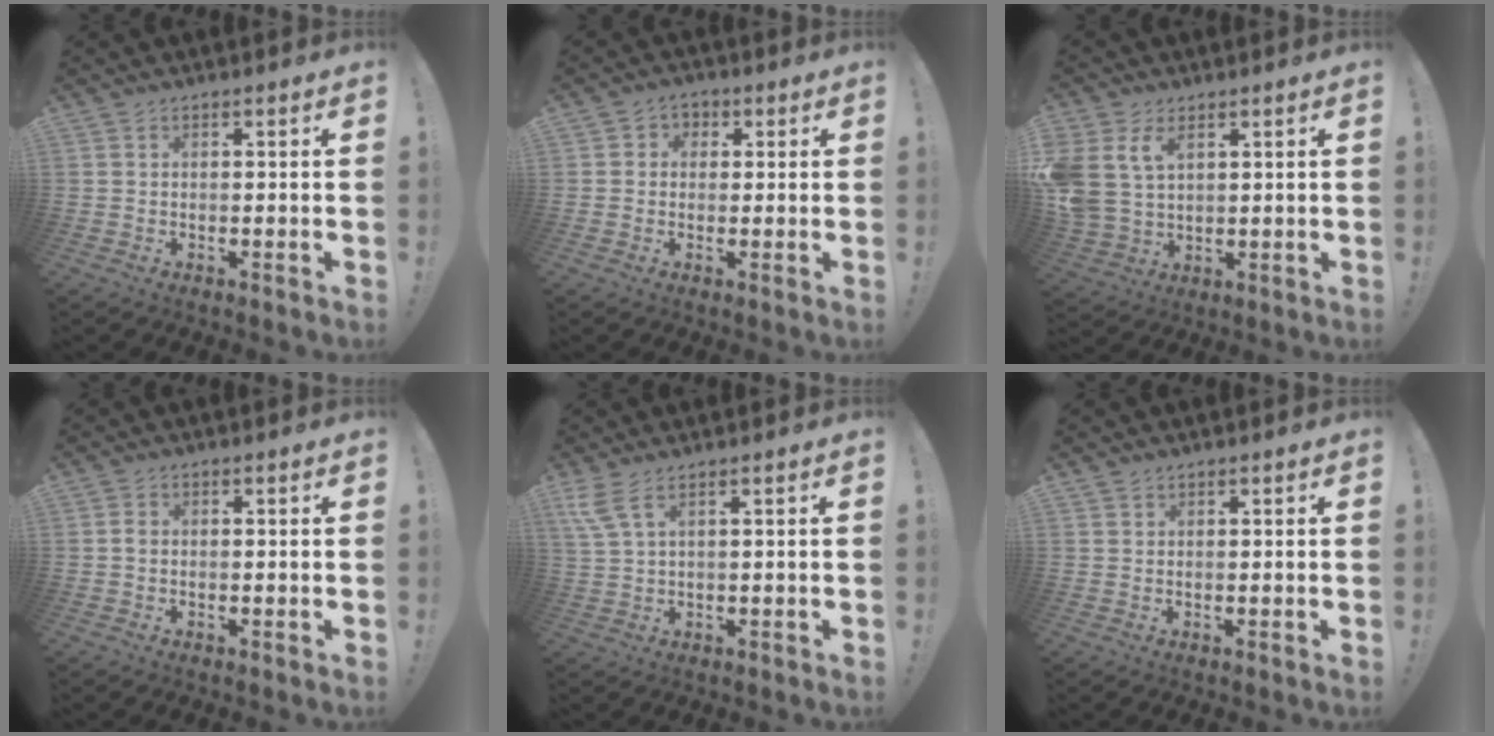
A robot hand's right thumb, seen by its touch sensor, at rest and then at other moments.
{"total": 3.4, "force": [-0.3, 3.2, 1.2], "torque": [-0.012, 0.006, -0.007]}
{"total": 9.6, "force": [4.3, 6.5, 5.6], "torque": [-0.127, -0.013, 0.086]}
{"total": 0.9, "force": [-0.1, 0.7, 0.5], "torque": [-0.009, 0.003, -0.002]}
{"total": 4.9, "force": [2.7, 0.9, 4.0], "torque": [-0.084, -0.005, 0.051]}
{"total": 0.6, "force": [0.5, 0.2, 0.0], "torque": [0.001, -0.001, 0.011]}